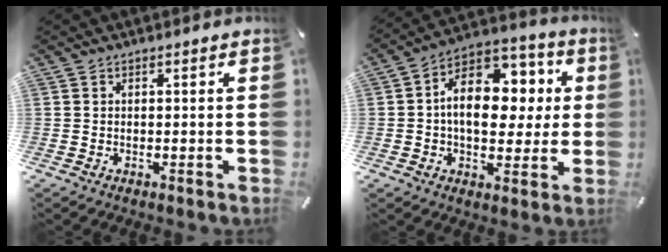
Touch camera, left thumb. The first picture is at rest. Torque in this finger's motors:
{"motor_torque": [1.15, 2.36, 0.90, -0.53, 0.27]}